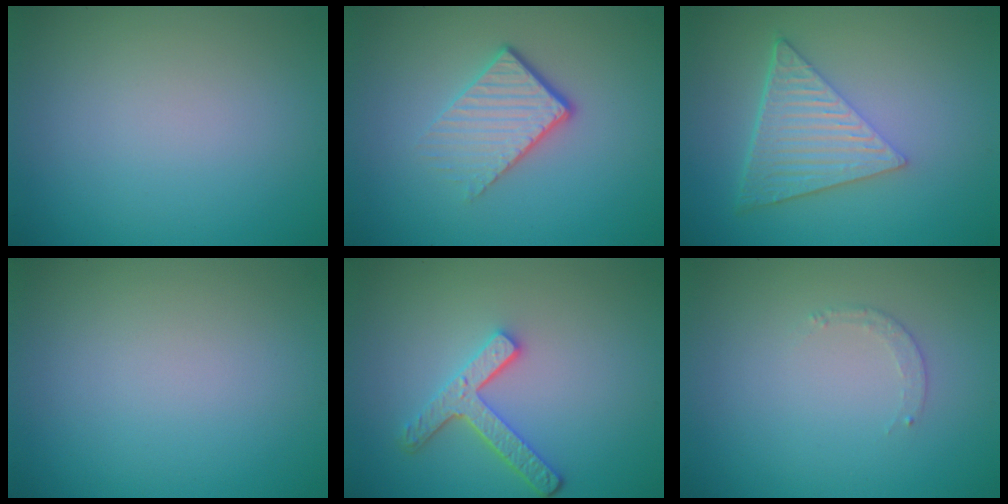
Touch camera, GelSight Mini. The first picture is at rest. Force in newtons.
{"total": 4.1, "press": 2.6, "slide": 3.1}
{"total": 6.4, "press": 4.3, "slide": 4.7}
{"total": 0.0}
{"total": 3.8, "press": 3.0, "slide": 2.4}
{"total": 0.6, "press": 0.5, "slide": 0.3}